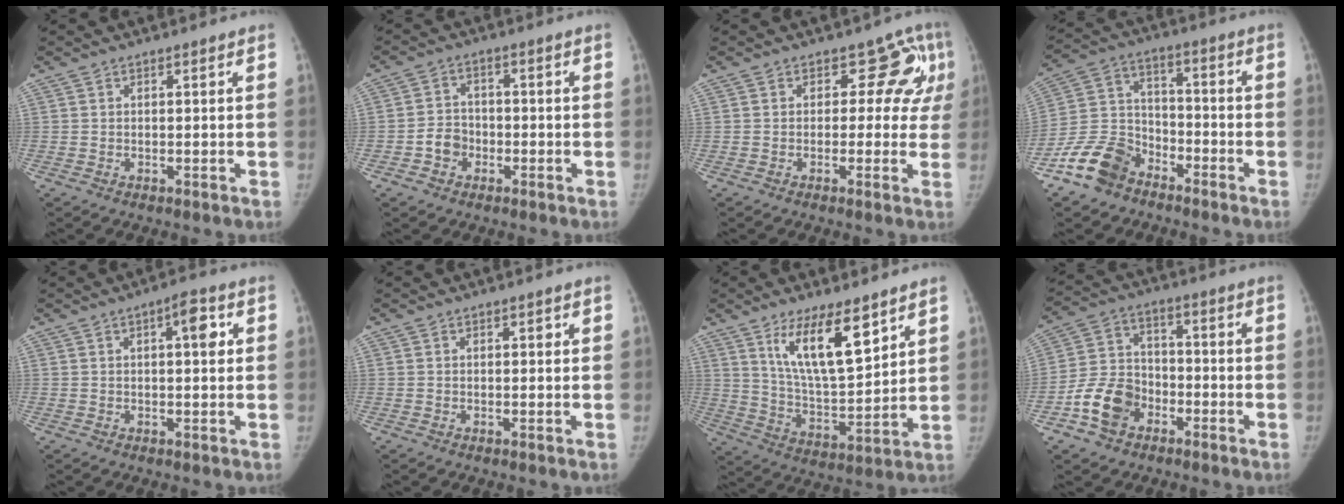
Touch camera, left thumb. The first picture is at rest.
{"total": 4.6, "force": [-1.9, 3.9, 1.5], "torque": [-0.009, 0.019, -0.039]}
{"total": 7.1, "force": [2.1, 5.6, 4.0], "torque": [0.014, 0.004, 0.011]}
{"total": 11.7, "force": [-8.2, 7.2, 4.0], "torque": [-0.069, 0.058, -0.165]}
{"total": 5.0, "force": [1.3, 1.6, 4.5], "torque": [-0.057, 0.005, 0.015]}
{"total": 0.7, "force": [0.2, 0.4, 0.5], "torque": [-0.002, 0.001, 0.003]}
{"total": 13.9, "force": [8.0, 4.4, 10.5], "torque": [-0.158, -0.054, 0.152]}
{"total": 10.5, "force": [-5.1, 7.8, 4.9], "torque": [-0.074, 0.034, -0.099]}